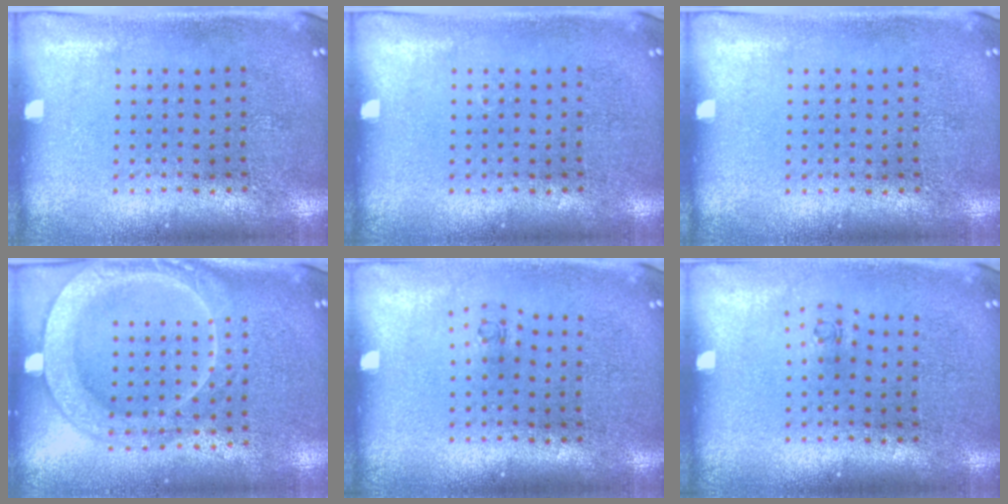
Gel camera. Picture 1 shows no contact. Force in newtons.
{"total": 0.0}
{"total": 0.0}
{"total": 2.0, "press": 1.9, "slide": 0.3}
{"total": 0.6, "press": 0.3, "slide": 0.5}
{"total": 0.6, "press": 0.3, "slide": 0.5}